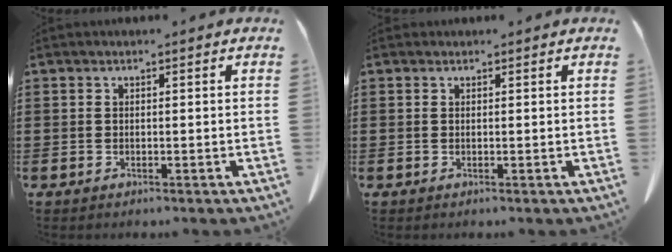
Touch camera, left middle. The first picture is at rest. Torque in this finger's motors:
{"motor_torque": [0.22, 0.18, 0.06, 0.00]}